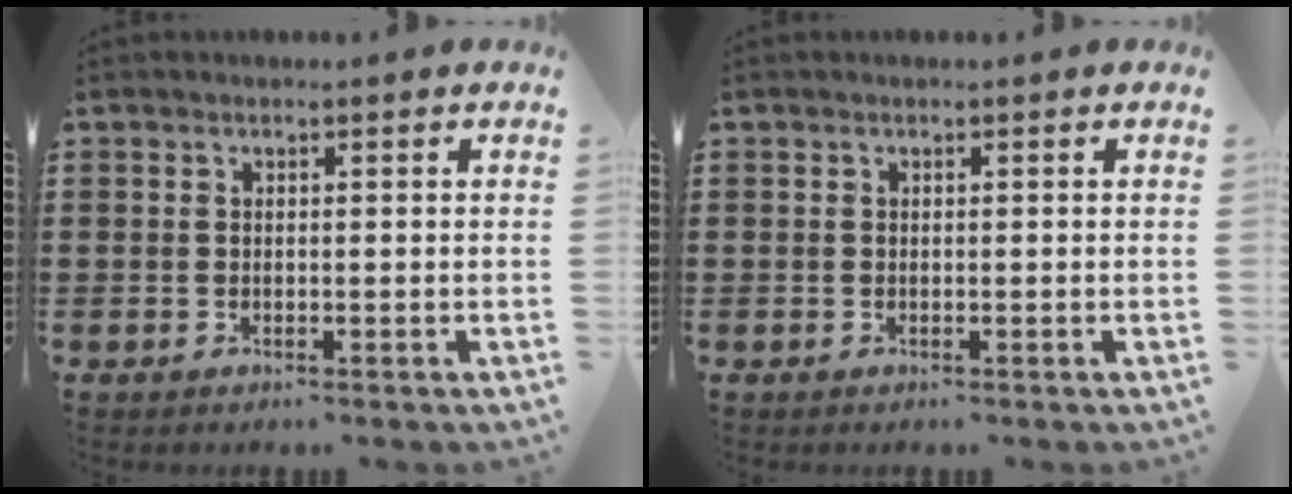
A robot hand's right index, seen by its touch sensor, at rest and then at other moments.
{"total": 0.0}